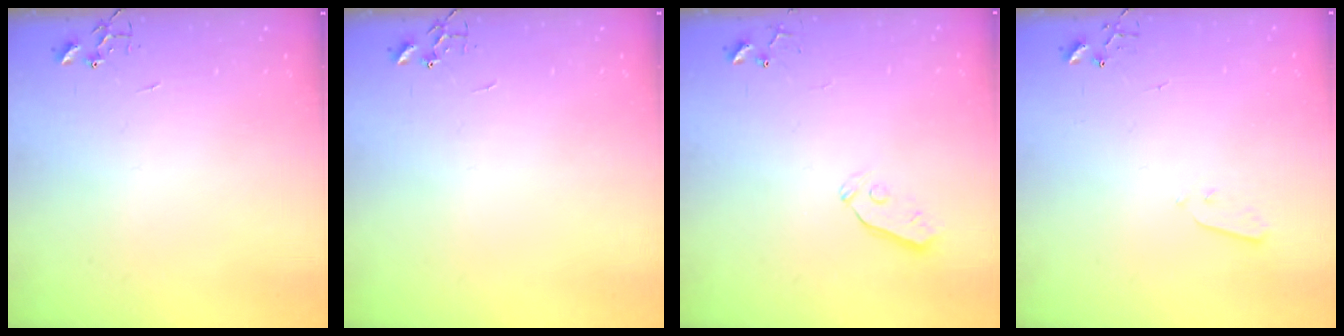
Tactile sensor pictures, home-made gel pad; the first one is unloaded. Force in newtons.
{"total": 0.0}
{"total": 3.4, "press": 3.4, "slide": 0.4}
{"total": 2.8, "press": 2.7, "slide": 0.4}